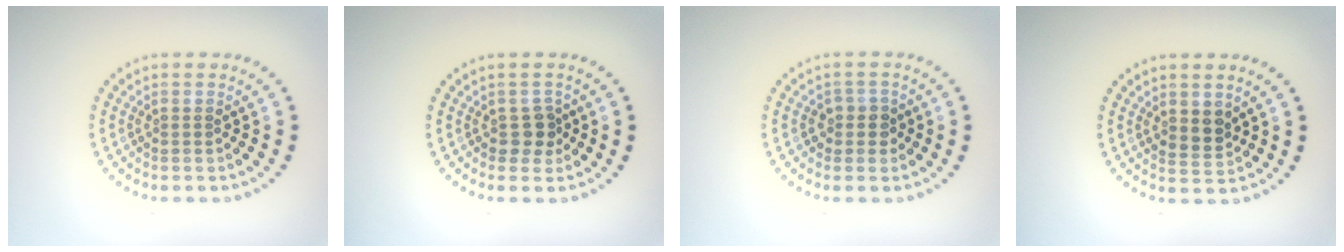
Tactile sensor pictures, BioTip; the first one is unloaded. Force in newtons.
{"total": 1.7, "press": 1.5, "slide": 0.8}
{"total": 1.8, "press": 1.5, "slide": 0.9}
{"total": 1.9, "press": 1.8, "slide": 0.7}